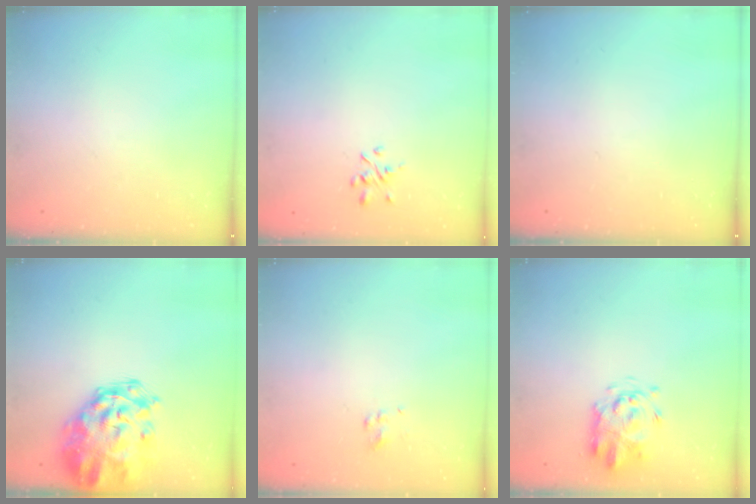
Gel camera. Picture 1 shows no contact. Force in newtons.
{"total": 1.8, "press": 1.6, "slide": 0.7}
{"total": 0.0}
{"total": 8.6, "press": 8.1, "slide": 2.9}
{"total": 2.3, "press": 2.1, "slide": 1.1}
{"total": 3.6, "press": 3.4, "slide": 0.9}